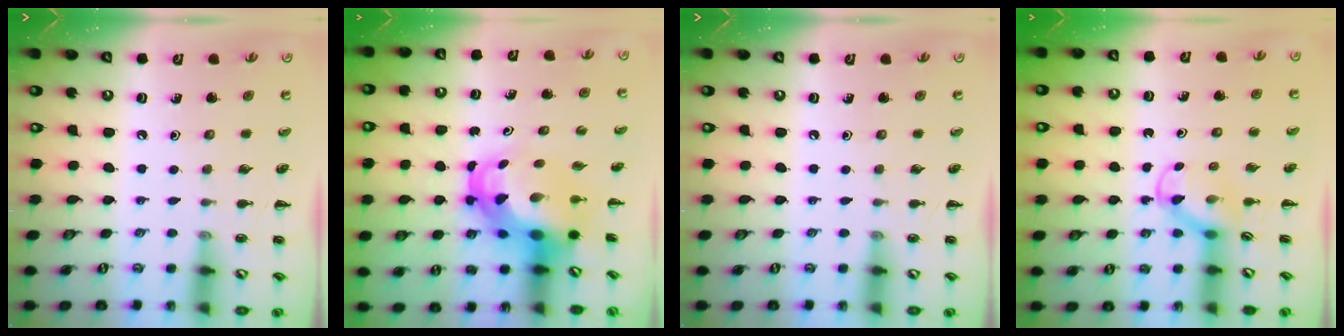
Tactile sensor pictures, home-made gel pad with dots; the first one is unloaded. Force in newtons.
{"total": 7.8, "press": 7.8, "slide": 1.1}
{"total": 0.0}
{"total": 3.9, "press": 3.6, "slide": 1.4}